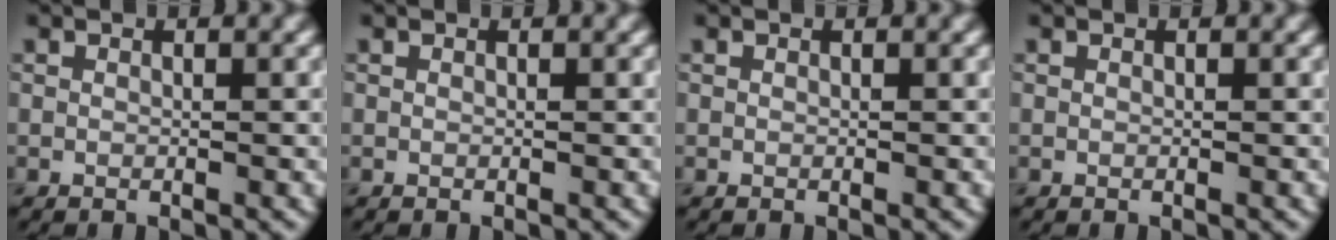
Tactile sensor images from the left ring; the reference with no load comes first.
{"total": 0.0}
{"total": 0.0}
{"total": 0.0}